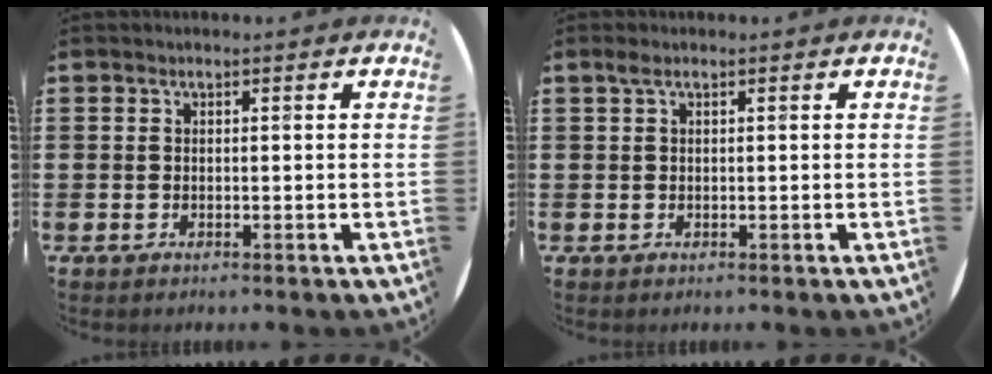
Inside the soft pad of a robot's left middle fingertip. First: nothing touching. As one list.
[{"total": 0.7, "force": [0.3, 0.1, 0.6], "torque": [-0.011, 0.004, 0.005]}]